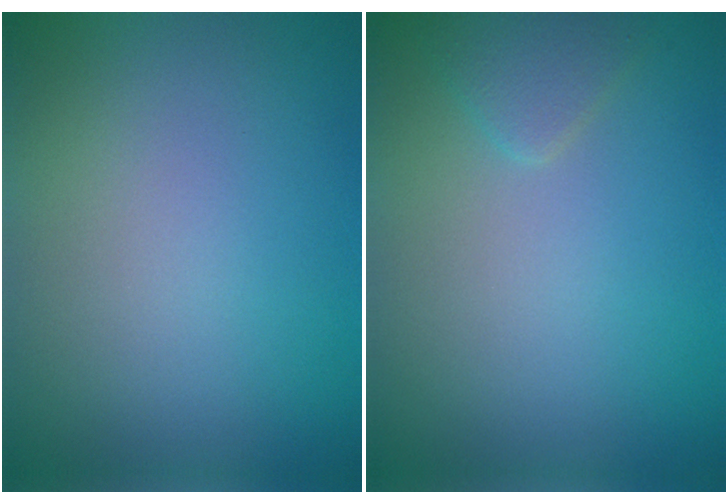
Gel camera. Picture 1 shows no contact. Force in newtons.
{"total": 1.4, "press": 1.4, "slide": 0.1}